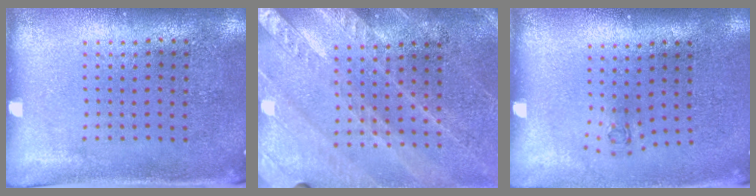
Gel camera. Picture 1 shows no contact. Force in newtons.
{"total": 2.9, "press": 2.6, "slide": 1.4}
{"total": 0.7, "press": 0.3, "slide": 0.6}